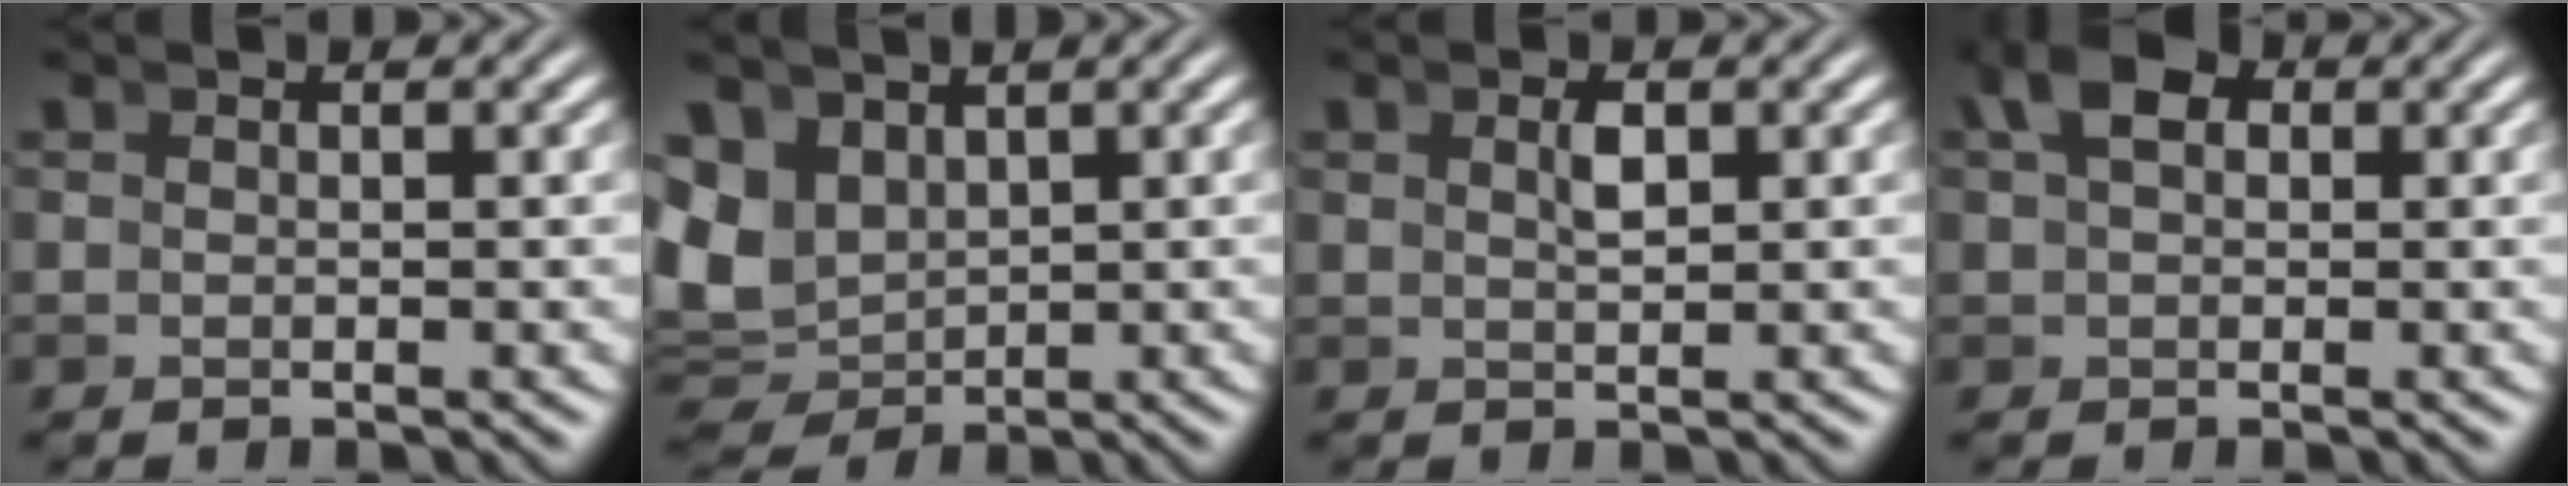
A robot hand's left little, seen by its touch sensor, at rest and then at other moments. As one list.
[{"total": 6.6, "force": [0.3, 5.9, 2.9], "torque": [-0.088, -0.035, 0.021]}, {"total": 1.1, "force": [0.4, -0.2, 1.0], "torque": [-0.010, -0.002, 0.014]}, {"total": 4.0, "force": [1.7, 2.4, 2.7], "torque": [-0.056, 0.005, 0.031]}]